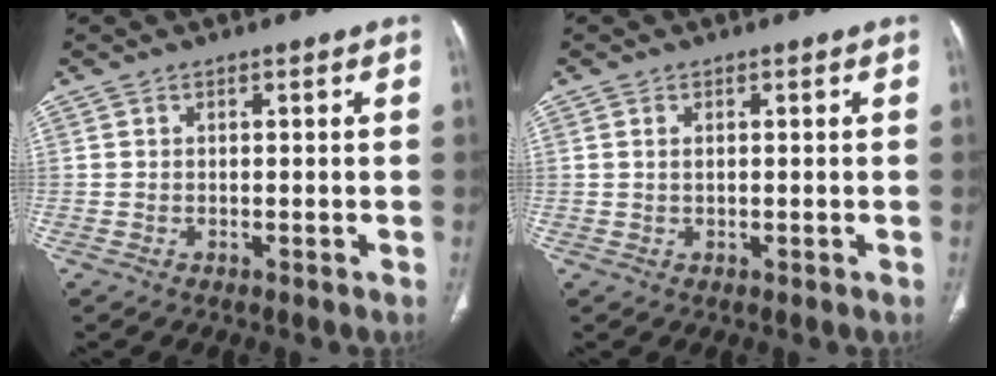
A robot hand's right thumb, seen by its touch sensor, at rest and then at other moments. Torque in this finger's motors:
{"motor_torque": [-0.07, -0.45, -0.34, 0.10, -0.08]}